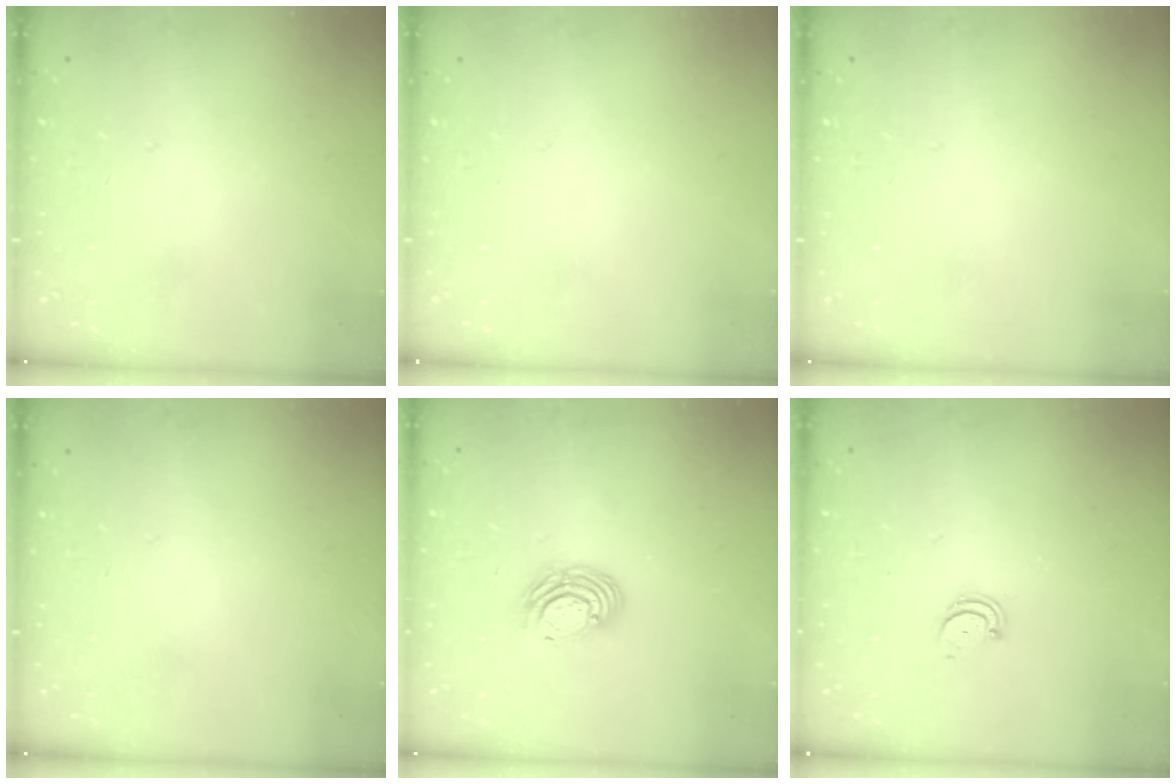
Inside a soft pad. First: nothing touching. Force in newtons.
{"total": 0.0}
{"total": 0.0}
{"total": 0.0}
{"total": 7.9, "press": 7.8, "slide": 1.2}
{"total": 1.9, "press": 1.9, "slide": 0.2}